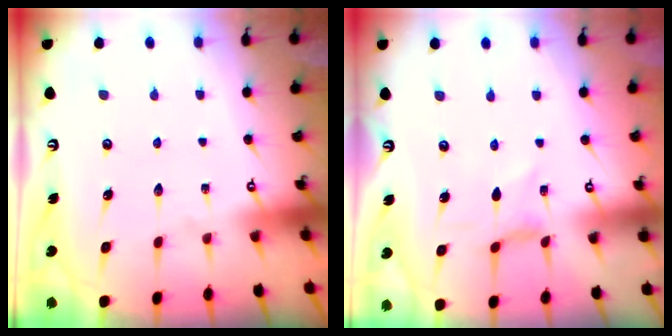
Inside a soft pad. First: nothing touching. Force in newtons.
{"total": 0.0}